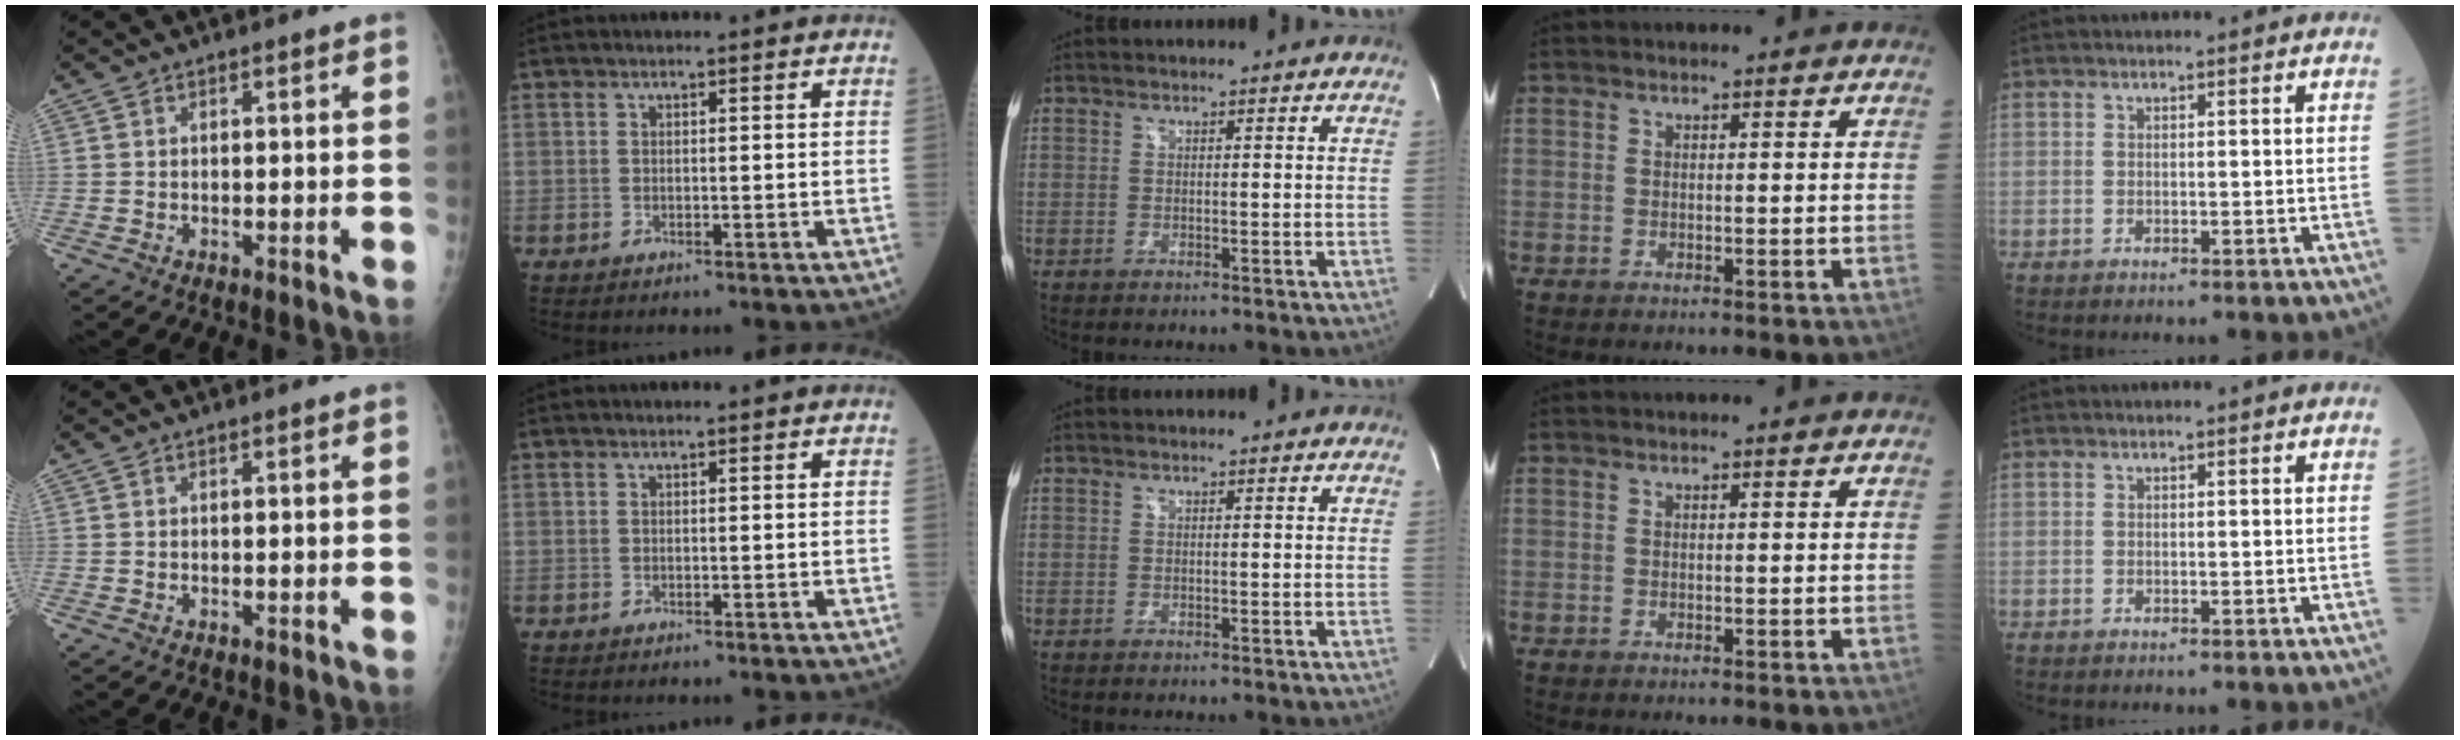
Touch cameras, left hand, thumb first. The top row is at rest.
{}